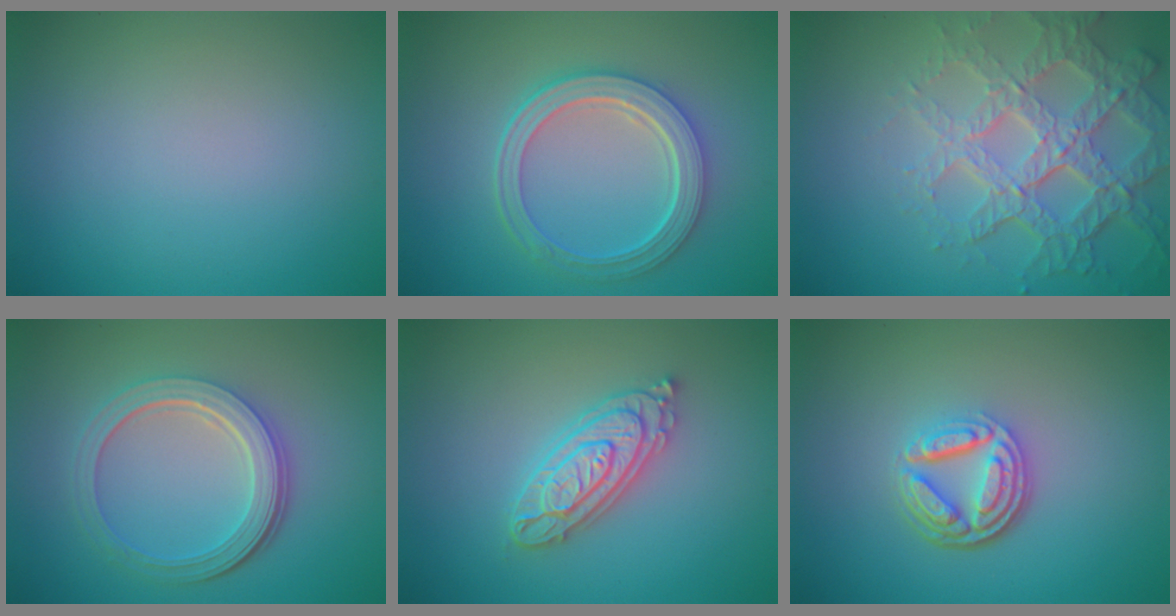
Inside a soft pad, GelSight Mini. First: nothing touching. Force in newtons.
{"total": 5.7, "press": 4.3, "slide": 3.7}
{"total": 7.4, "press": 5.2, "slide": 5.2}
{"total": 5.2, "press": 3.7, "slide": 3.6}
{"total": 4.3, "press": 4.2, "slide": 0.8}
{"total": 4.9, "press": 3.5, "slide": 3.4}